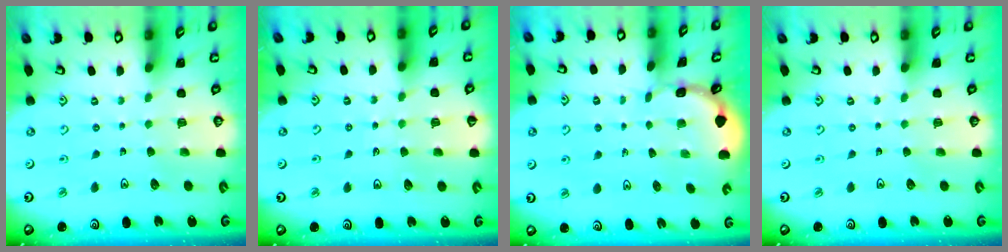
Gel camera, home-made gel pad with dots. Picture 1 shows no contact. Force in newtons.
{"total": 4.8, "press": 4.7, "slide": 0.6}
{"total": 1.2, "press": 1.2, "slide": 0.1}
{"total": 0.0}